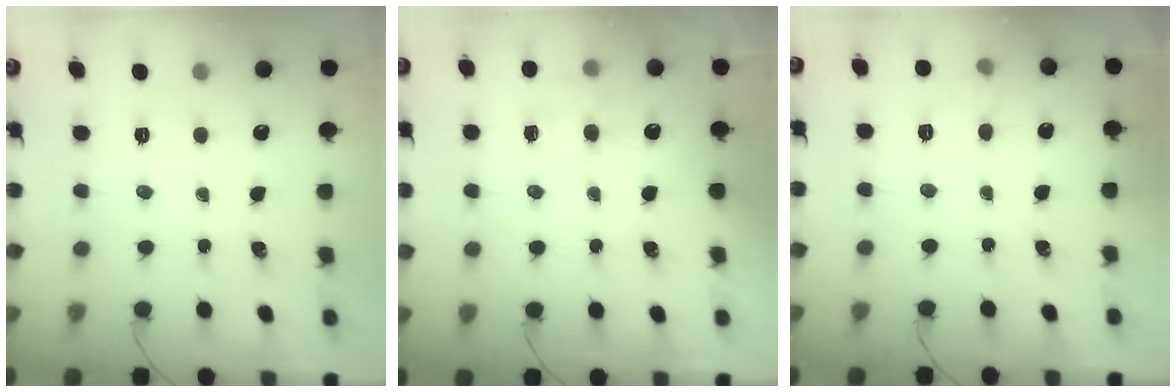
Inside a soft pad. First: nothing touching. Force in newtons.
{"total": 6.3, "press": 6.1, "slide": 1.6}
{"total": 5.0, "press": 4.6, "slide": 1.9}